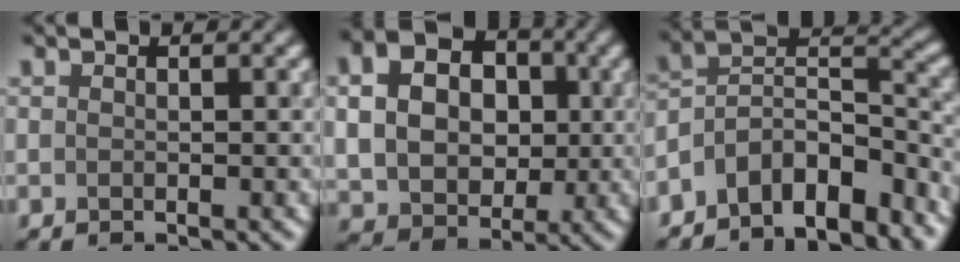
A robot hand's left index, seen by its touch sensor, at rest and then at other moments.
{"total": 8.9, "force": [1.3, 6.8, 5.6], "torque": [-0.119, 0.010, 0.020]}
{"total": 8.8, "force": [-6.1, 4.0, 5.0], "torque": [-0.068, 0.012, -0.117]}